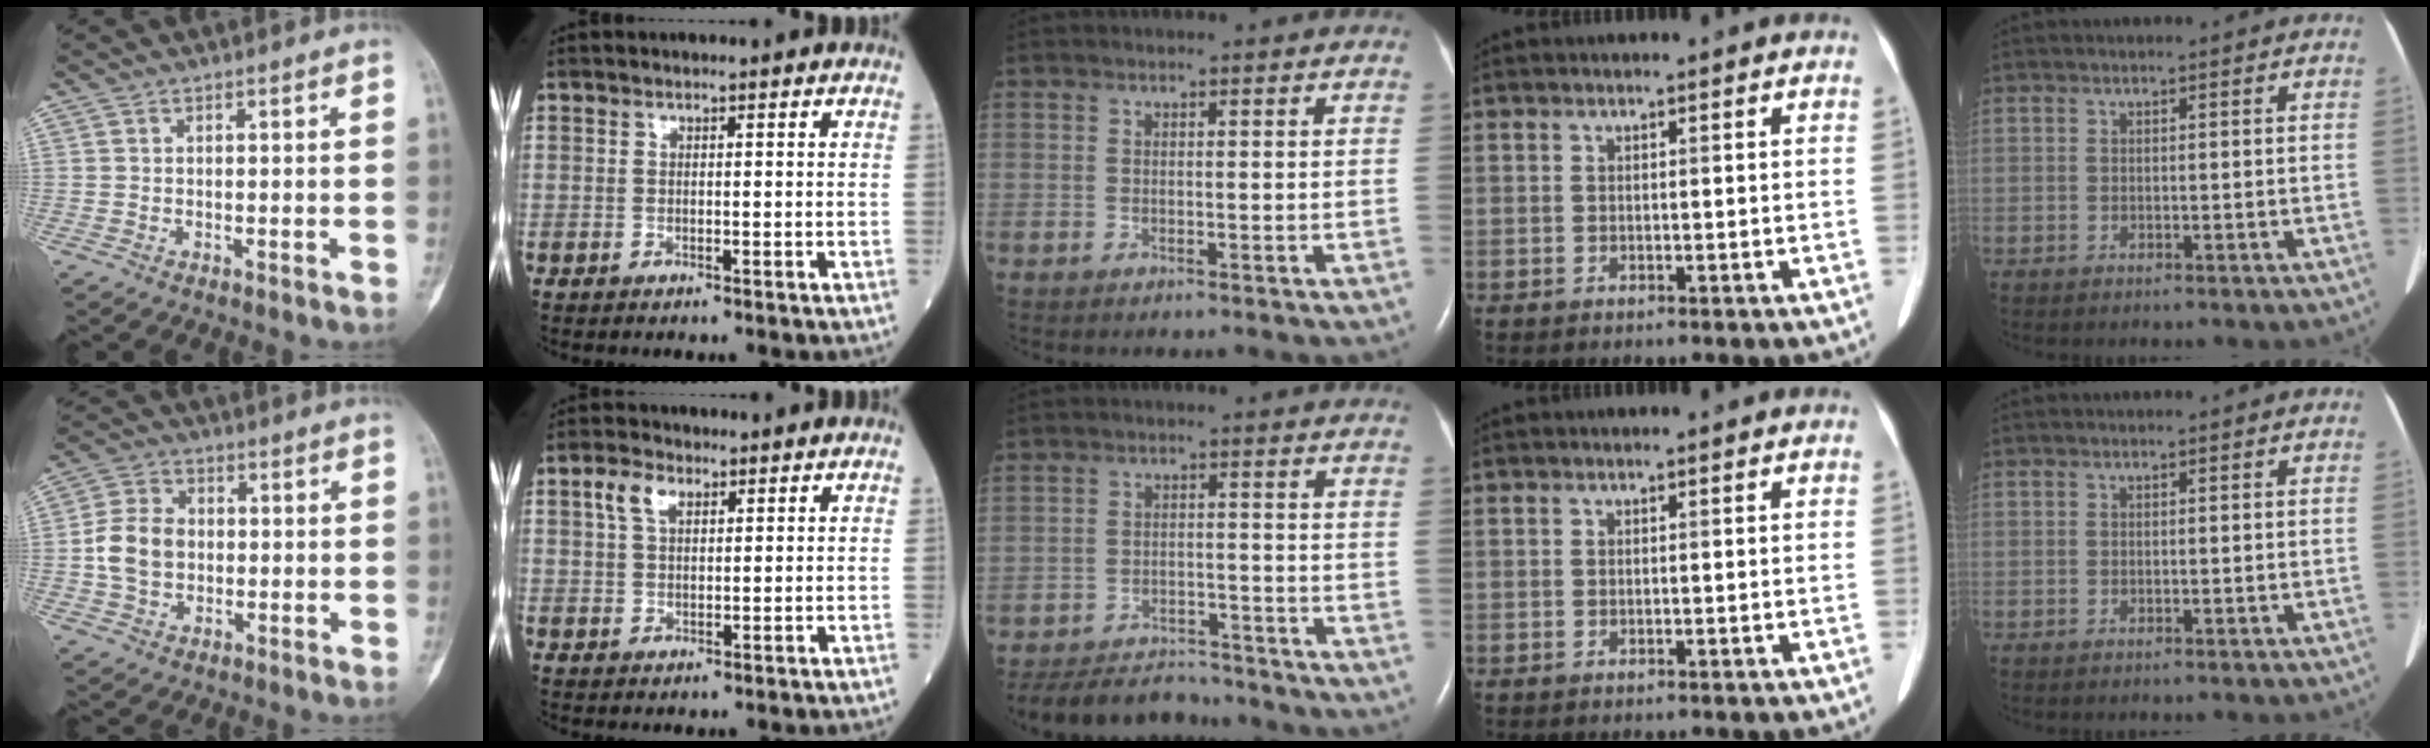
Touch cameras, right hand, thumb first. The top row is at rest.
{"thumb": {"total": 8.5, "force": [-0.5, 6.6, 5.4], "torque": [-0.091, 0.015, -0.013]}, "index": {"total": 3.8, "force": [1.9, 2.0, 2.6], "torque": [-0.058, 0.011, 0.040]}, "middle": {"total": 10.2, "force": [-9.8, 2.5, 1.8], "torque": [-0.032, -0.002, -0.146]}}